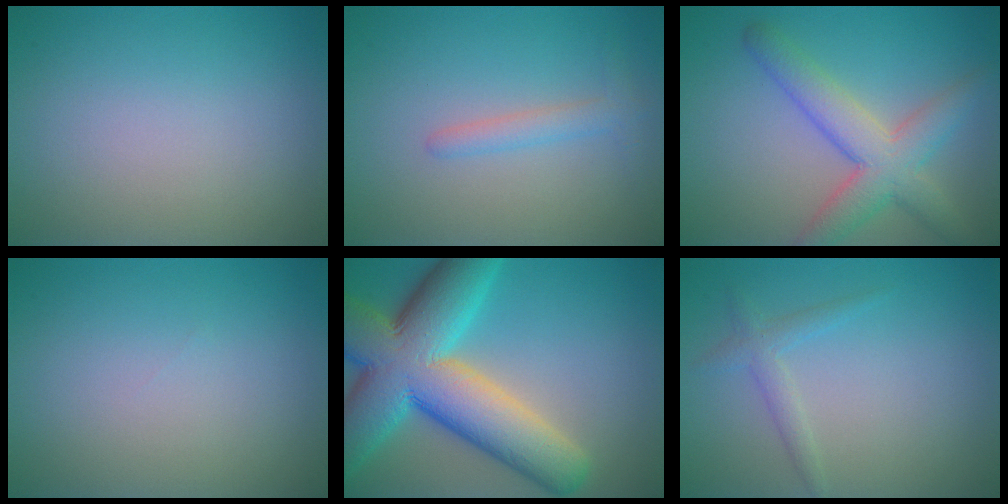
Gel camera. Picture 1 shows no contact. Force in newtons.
{"total": 1.7, "press": 1.7, "slide": 0.1}
{"total": 5.5, "press": 5.5, "slide": 0.1}
{"total": 0.0}
{"total": 14.0, "press": 14.0, "slide": 0.7}
{"total": 1.6, "press": 1.6, "slide": 0.1}